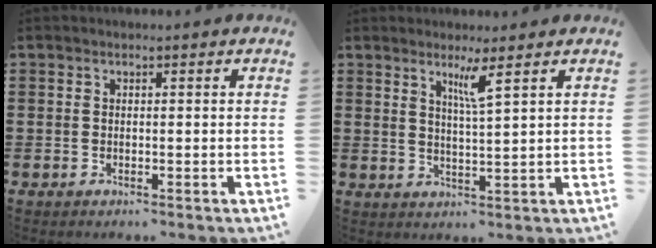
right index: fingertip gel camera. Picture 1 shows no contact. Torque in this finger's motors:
{"motor_torque": [0.30, -0.16, 0.29, 0.05]}